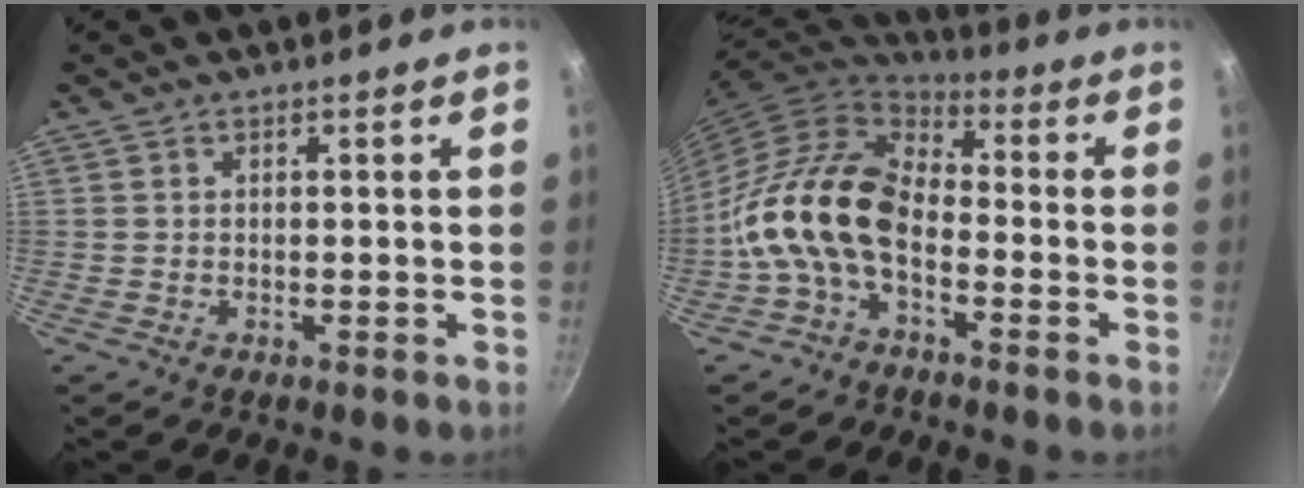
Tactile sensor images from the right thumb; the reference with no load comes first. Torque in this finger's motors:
{"motor_torque": [0.84, 1.52, 1.43, -1.34, 0.33]}